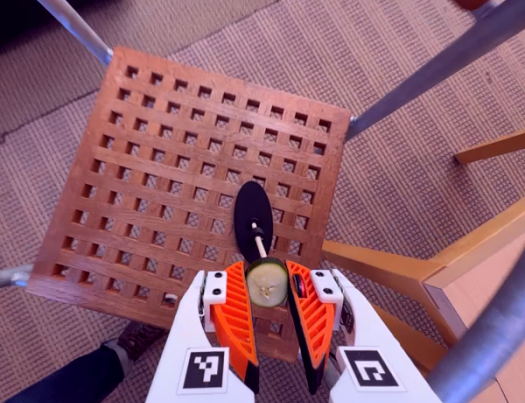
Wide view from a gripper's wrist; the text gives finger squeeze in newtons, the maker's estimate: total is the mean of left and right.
{"total": 8.8, "left": 9.1, "right": 8.6}